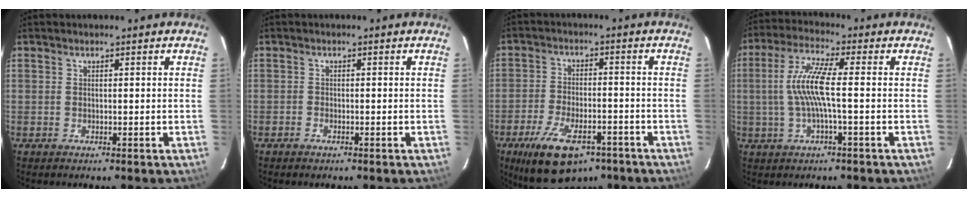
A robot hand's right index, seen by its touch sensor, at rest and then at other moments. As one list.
[{"total": 1.0, "force": [-0.8, 0.5, 0.3], "torque": [-0.008, 0.001, -0.017]}, {"total": 15.1, "force": [-9.7, 6.9, 9.4], "torque": [-0.190, -0.022, -0.158]}, {"total": 8.6, "force": [-0.5, 0.9, 8.6], "torque": [-0.178, 0.006, -0.008]}]